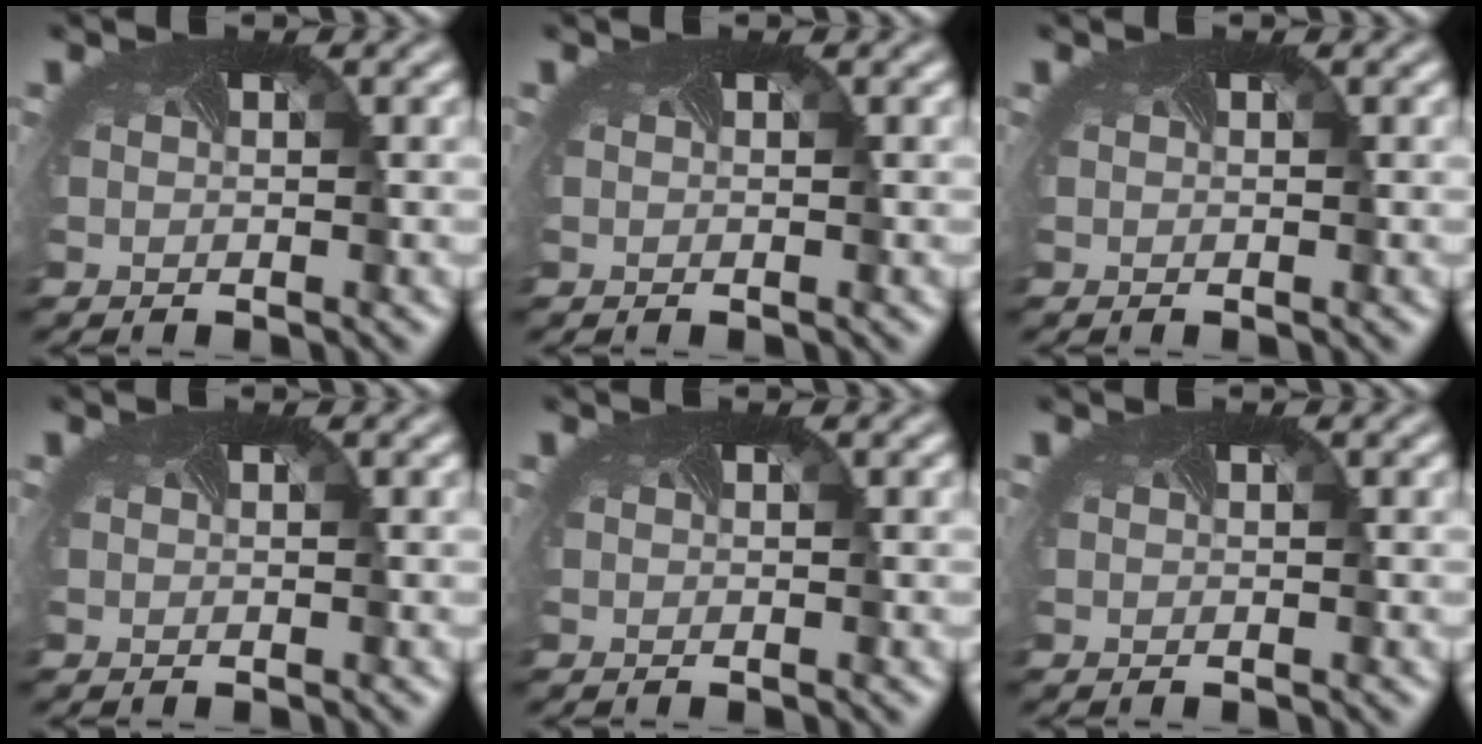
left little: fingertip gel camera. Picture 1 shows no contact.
{"total": 0.0}
{"total": 0.0}
{"total": 0.0}
{"total": 0.0}
{"total": 0.0}